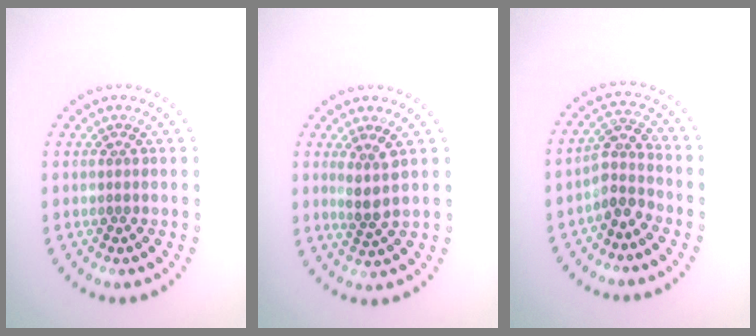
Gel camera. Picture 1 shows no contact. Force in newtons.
{"total": 2.2, "press": 1.7, "slide": 1.4}
{"total": 2.7, "press": 2.1, "slide": 1.7}